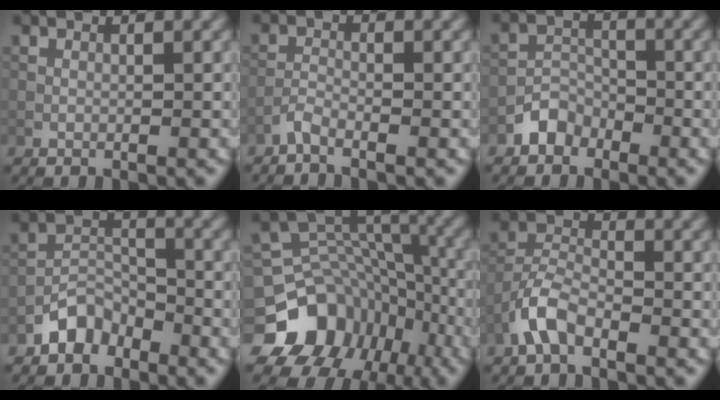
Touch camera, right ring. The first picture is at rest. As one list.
[{"total": 1.4, "force": [-1.3, 0.2, 0.6], "torque": [-0.014, 0.003, -0.032]}, {"total": 2.6, "force": [-1.9, 1.6, 0.6], "torque": [-0.003, 0.012, -0.040]}, {"total": 3.4, "force": [-2.6, 1.8, 1.1], "torque": [-0.013, 0.012, -0.054]}, {"total": 13.2, "force": [-7.5, 10.1, 4.0], "torque": [-0.091, 0.020, -0.120]}, {"total": 3.7, "force": [-2.5, 1.6, 2.1], "torque": [-0.041, 0.012, -0.059]}]